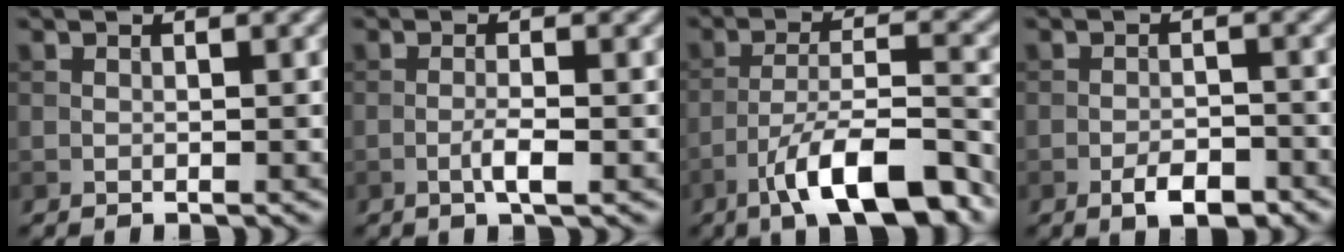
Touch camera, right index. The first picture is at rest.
{"total": 2.0, "force": [-0.7, 0.3, 1.9], "torque": [-0.036, 0.002, -0.016]}
{"total": 10.1, "force": [-6.4, 2.7, 7.3], "torque": [-0.117, 0.010, -0.113]}
{"total": 3.3, "force": [-2.0, 1.4, 2.3], "torque": [-0.035, 0.002, -0.034]}